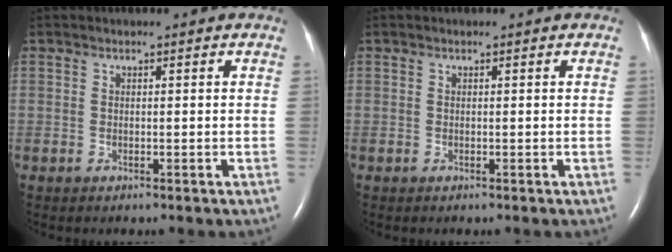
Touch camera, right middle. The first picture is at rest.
{"total": 0.0}